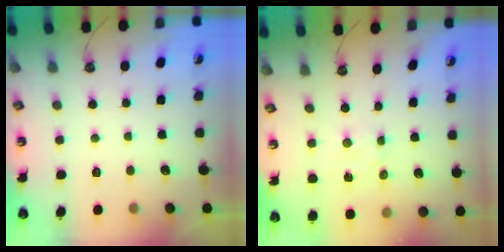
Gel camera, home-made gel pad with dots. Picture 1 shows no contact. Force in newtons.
{"total": 2.2, "press": 2.2, "slide": 0.3}